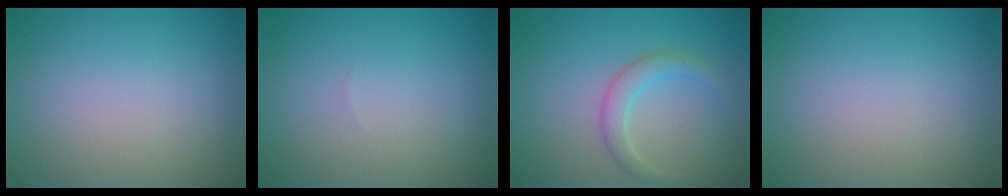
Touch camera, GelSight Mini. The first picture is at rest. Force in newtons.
{"total": 0.0}
{"total": 2.3, "press": 2.3, "slide": 0.0}
{"total": 0.0}